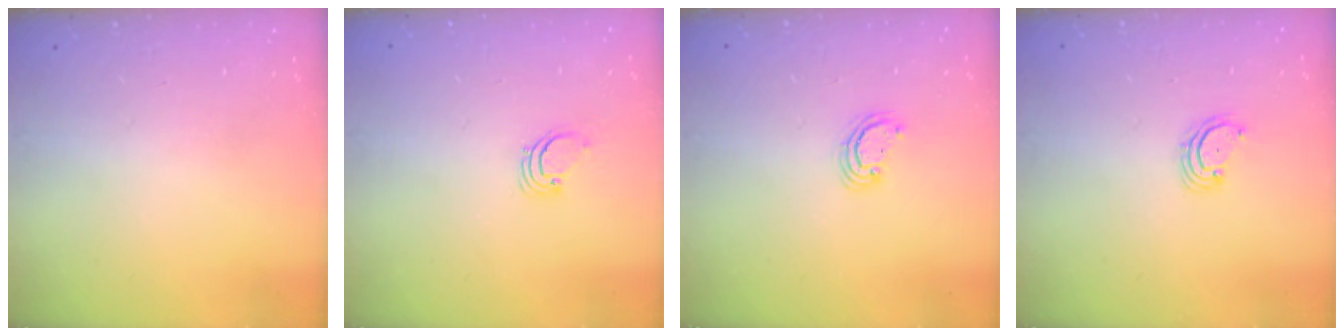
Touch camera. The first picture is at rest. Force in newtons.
{"total": 1.7, "press": 1.7, "slide": 0.1}
{"total": 2.8, "press": 2.8, "slide": 0.3}
{"total": 2.6, "press": 2.6, "slide": 0.3}